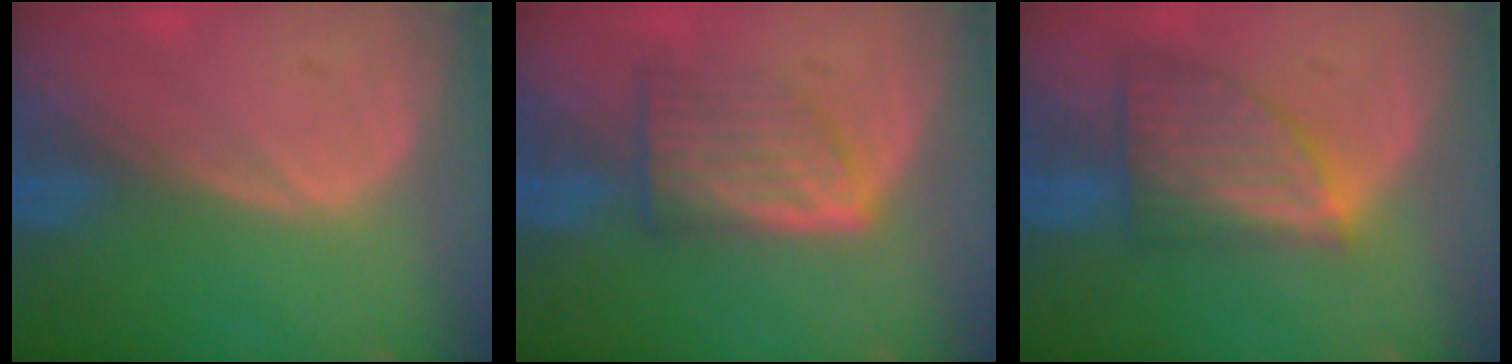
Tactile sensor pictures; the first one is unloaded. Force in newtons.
{"total": 6.3, "press": 5.9, "slide": 2.1}
{"total": 7.5, "press": 6.8, "slide": 3.1}